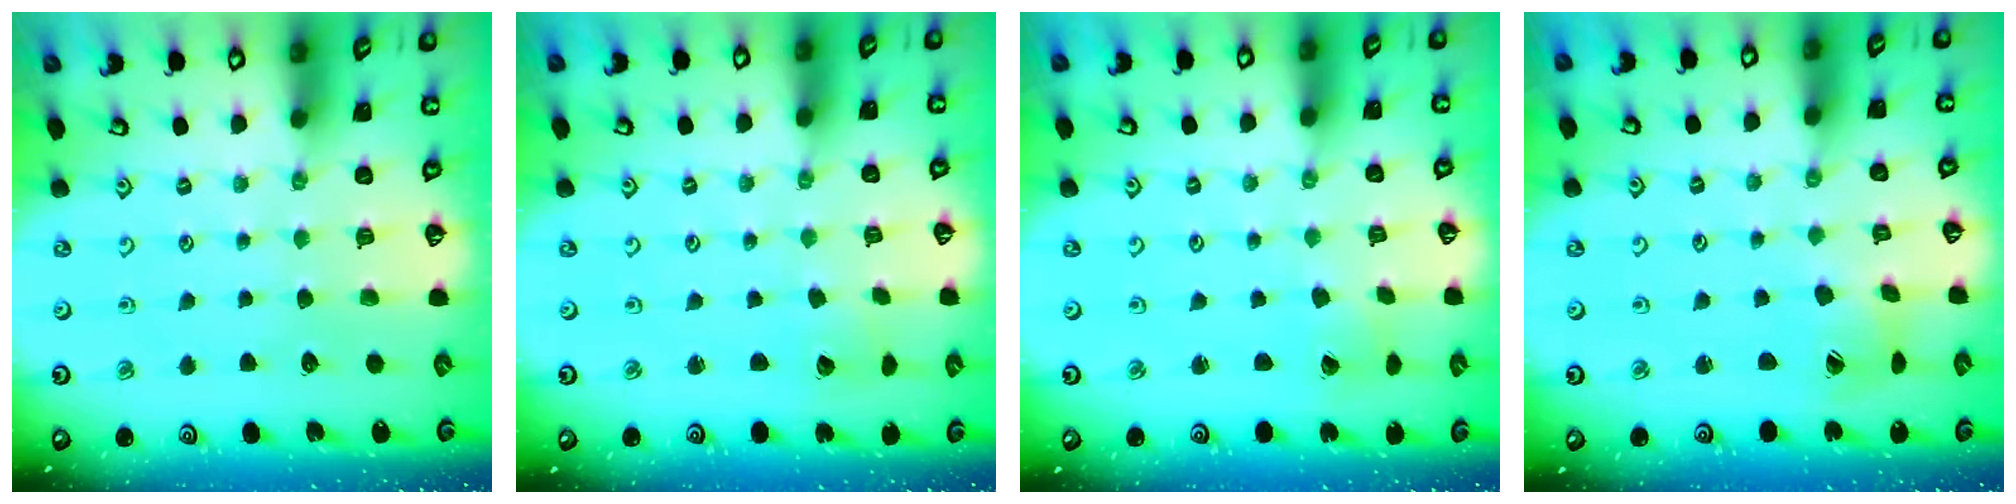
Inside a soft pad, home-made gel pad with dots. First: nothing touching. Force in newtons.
{"total": 2.3, "press": 2.3, "slide": 0.2}
{"total": 2.4, "press": 2.4, "slide": 0.3}
{"total": 6.1, "press": 6.0, "slide": 0.4}